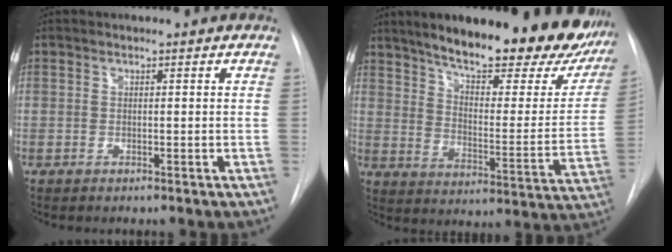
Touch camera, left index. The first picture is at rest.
{"total": 27.4, "force": [21.2, 7.2, 15.8], "torque": [-0.225, -0.038, 0.270]}